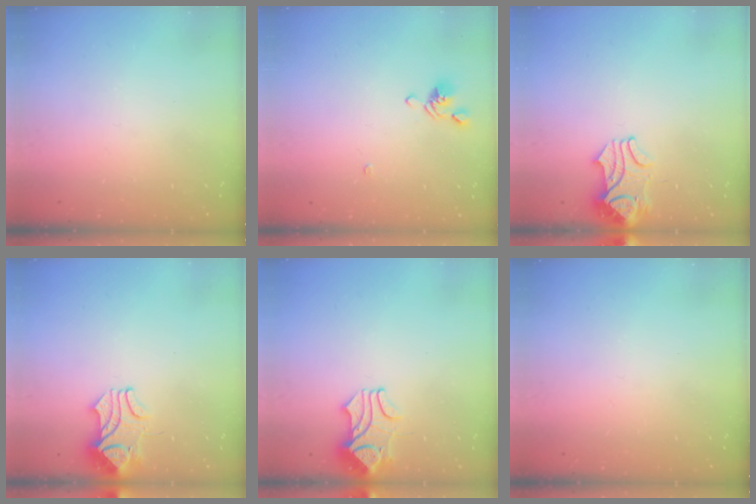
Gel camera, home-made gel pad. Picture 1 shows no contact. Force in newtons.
{"total": 1.9, "press": 1.8, "slide": 0.4}
{"total": 2.3, "press": 2.2, "slide": 0.6}
{"total": 2.1, "press": 1.9, "slide": 0.9}
{"total": 1.8, "press": 1.4, "slide": 1.1}
{"total": 0.0}